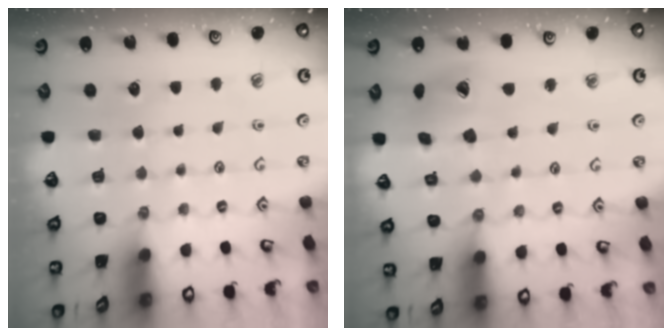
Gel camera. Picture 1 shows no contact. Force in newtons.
{"total": 13.0, "press": 12.9, "slide": 1.7}